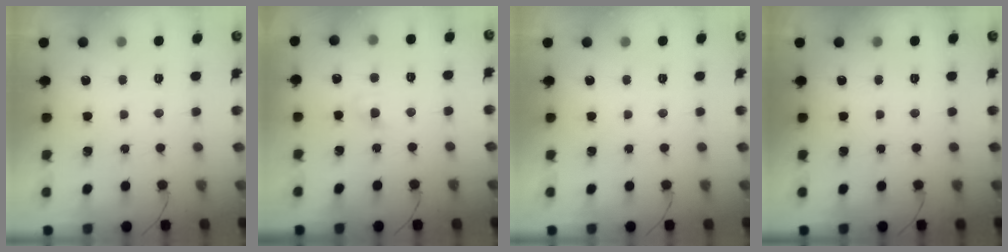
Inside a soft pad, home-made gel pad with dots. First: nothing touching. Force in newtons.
{"total": 2.6, "press": 2.5, "slide": 0.8}
{"total": 0.0}
{"total": 0.0}